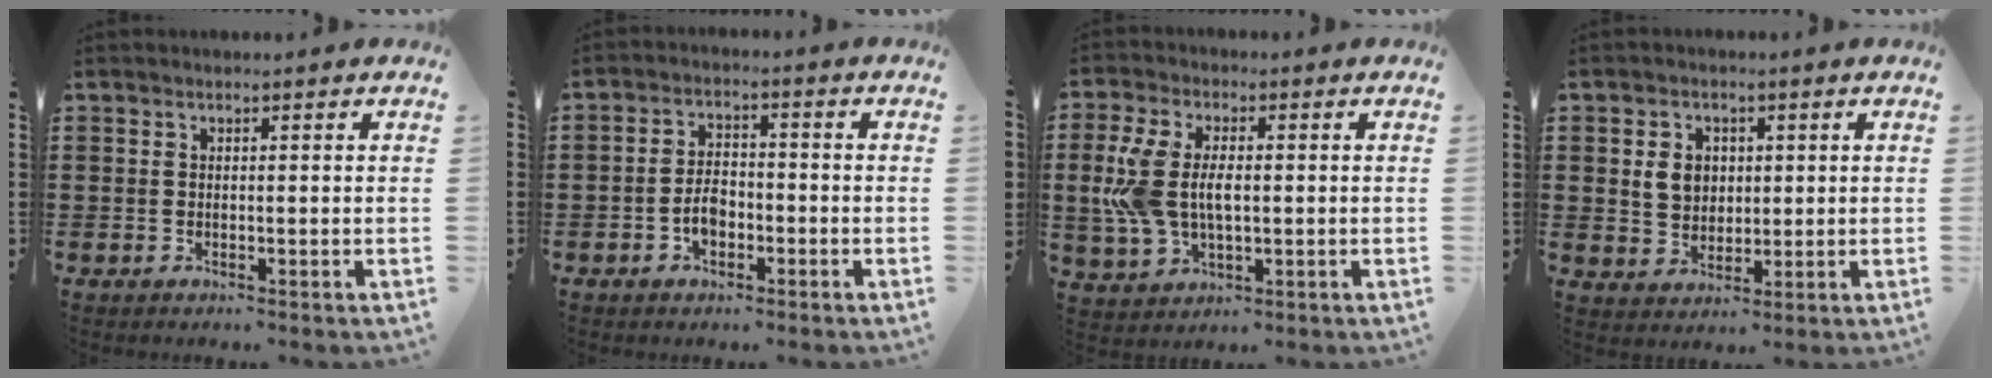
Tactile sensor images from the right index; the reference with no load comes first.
{"total": 4.1, "force": [-1.7, 2.3, 2.9], "torque": [-0.068, 0.001, -0.036]}
{"total": 8.9, "force": [0.3, 5.1, 7.3], "torque": [-0.180, 0.004, -0.002]}
{"total": 4.6, "force": [0.9, 3.7, 2.4], "torque": [-0.061, 0.012, 0.015]}